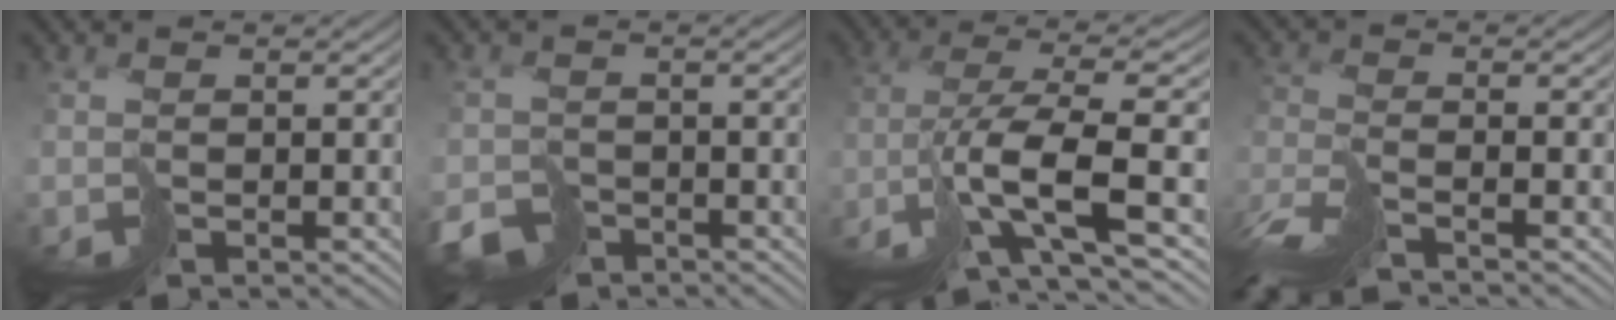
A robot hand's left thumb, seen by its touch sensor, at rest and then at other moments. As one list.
[{"total": 3.8, "force": [-3.2, 1.8, 0.4], "torque": [0.002, -0.016, -0.054]}, {"total": 11.8, "force": [-4.3, 2.8, 10.6], "torque": [-0.213, -0.008, -0.067]}, {"total": 6.5, "force": [-6.0, 0.1, 2.4], "torque": [-0.051, -0.005, -0.121]}]